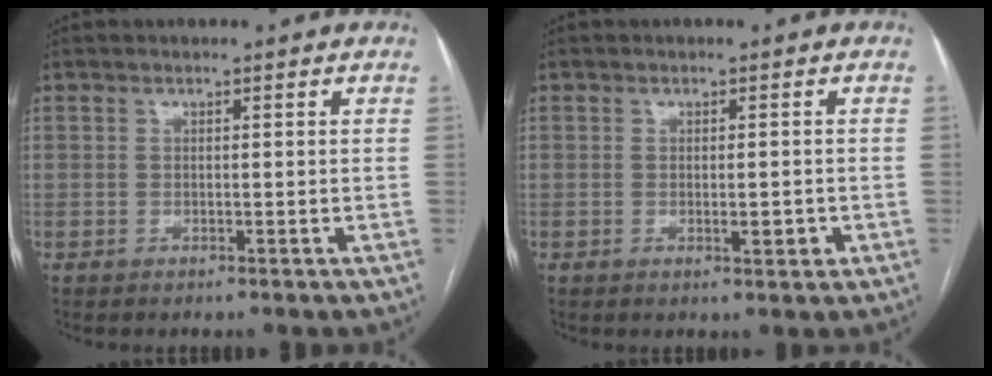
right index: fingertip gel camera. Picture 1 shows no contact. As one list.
[{"total": 2.3, "force": [-0.7, 0.6, 2.1], "torque": [-0.037, -0.003, -0.006]}]